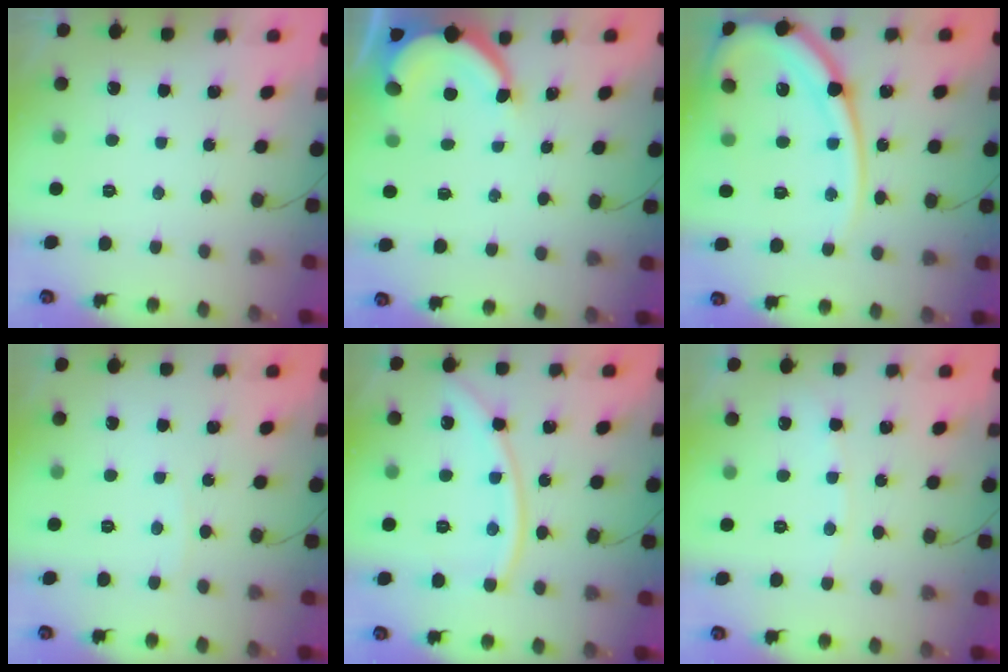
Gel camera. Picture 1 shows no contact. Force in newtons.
{"total": 7.0, "press": 7.0, "slide": 0.1}
{"total": 18.6, "press": 18.6, "slide": 1.4}
{"total": 2.2, "press": 2.2, "slide": 0.2}
{"total": 12.0, "press": 11.9, "slide": 1.4}
{"total": 4.5, "press": 4.5, "slide": 0.6}